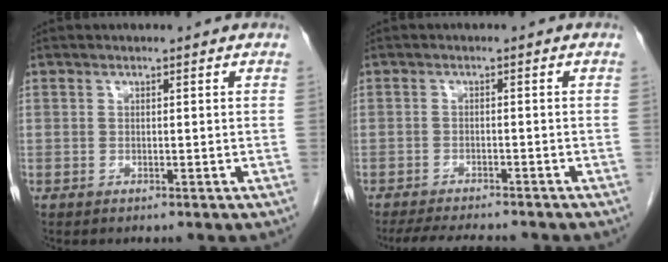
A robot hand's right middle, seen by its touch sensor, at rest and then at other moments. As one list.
[{"total": 8.9, "force": [-7.9, 1.6, 3.6], "torque": [-0.055, -0.012, -0.114]}]